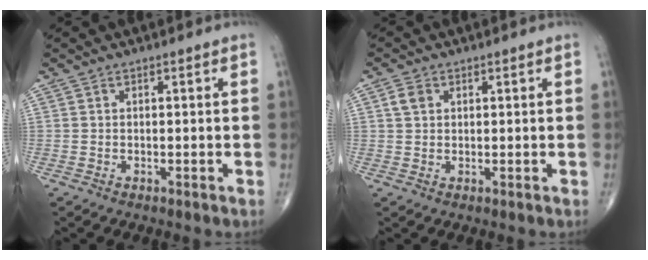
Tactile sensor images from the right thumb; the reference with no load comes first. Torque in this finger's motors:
{"motor_torque": [-0.20, 0.02, 0.17, 0.09, 0.00]}